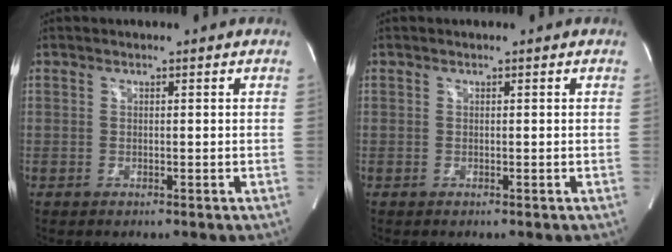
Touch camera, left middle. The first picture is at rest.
{"total": 0.0}